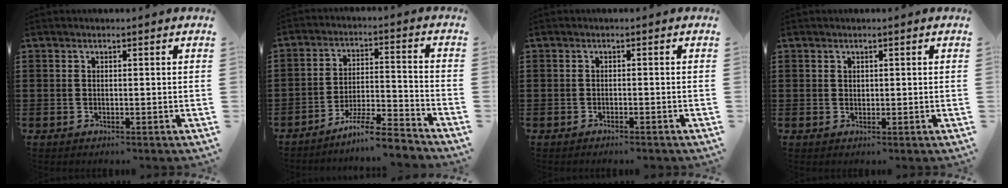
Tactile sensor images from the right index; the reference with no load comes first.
{"total": 7.3, "force": [-6.7, 0.2, 3.0], "torque": [-0.057, 0.003, -0.128]}
{"total": 0.9, "force": [-0.8, -0.1, 0.2], "torque": [-0.005, -0.002, -0.017]}
{"total": 0.7, "force": [0.4, 0.6, 0.2], "torque": [-0.006, 0.002, 0.008]}